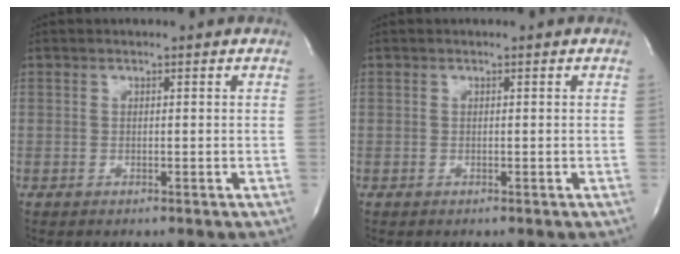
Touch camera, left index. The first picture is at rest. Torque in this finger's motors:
{"motor_torque": [0.00, 0.00, 0.00, 0.00]}